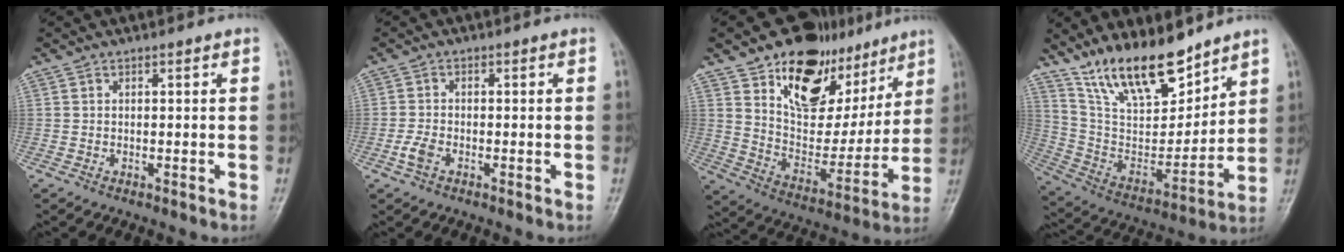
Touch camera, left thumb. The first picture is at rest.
{"total": 2.9, "force": [-1.3, 1.7, 1.9], "torque": [-0.046, 0.005, -0.030]}
{"total": 22.6, "force": [12.9, 13.4, 12.8], "torque": [-0.134, -0.052, 0.214]}
{"total": 18.4, "force": [13.8, 6.8, 10.1], "torque": [-0.128, -0.078, 0.259]}